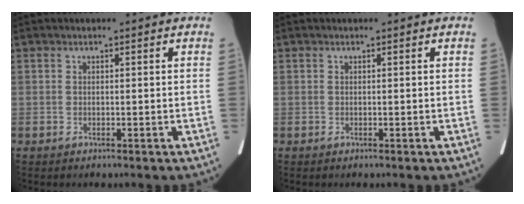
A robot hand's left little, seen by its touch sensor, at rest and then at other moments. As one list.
[{"total": 0.0}]